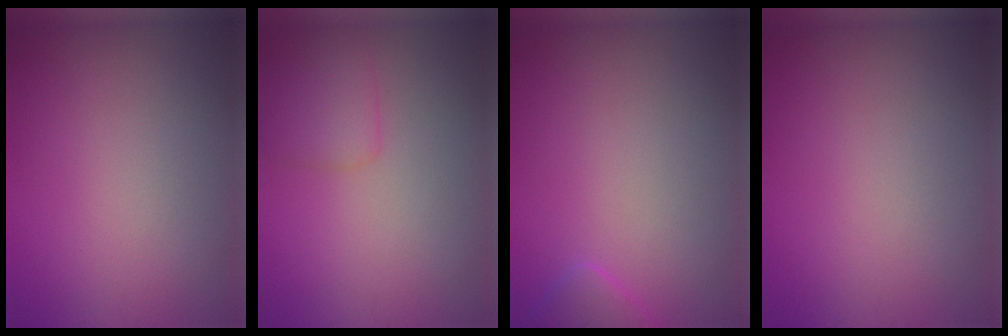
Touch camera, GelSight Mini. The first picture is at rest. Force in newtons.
{"total": 2.1, "press": 2.1, "slide": 0.1}
{"total": 1.9, "press": 1.9, "slide": 0.2}
{"total": 0.0}